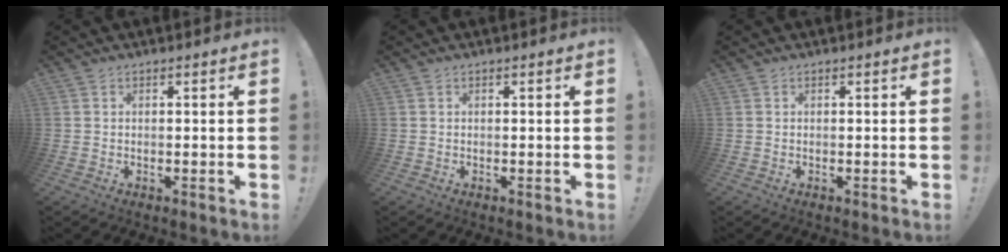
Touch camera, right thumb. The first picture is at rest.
{"total": 0.0}
{"total": 0.0}